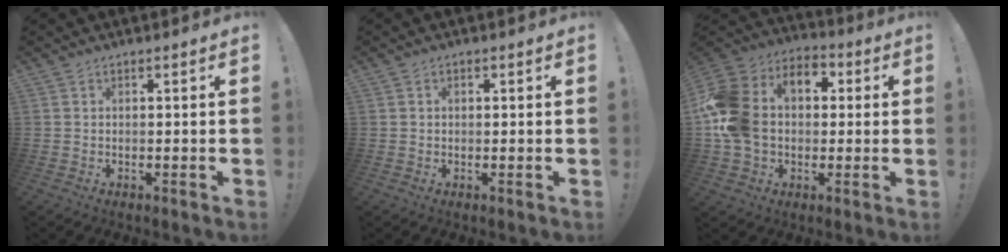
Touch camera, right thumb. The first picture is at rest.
{"total": 0.8, "force": [0.1, 0.7, 0.4], "torque": [-0.007, 0.003, 0.001]}
{"total": 18.2, "force": [1.5, 14.1, 11.4], "torque": [-0.227, 0.005, 0.034]}